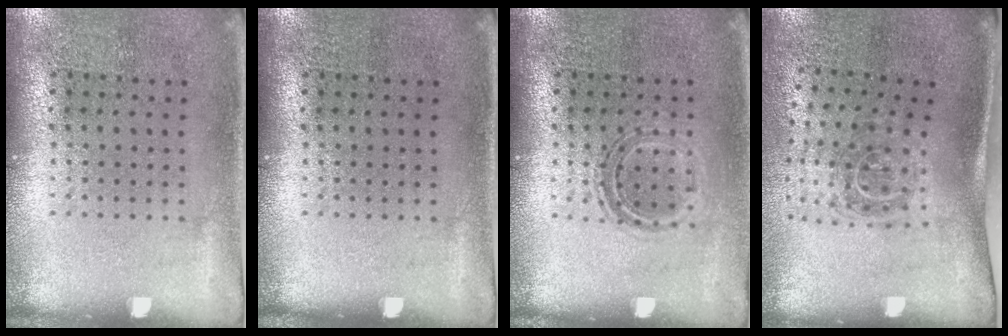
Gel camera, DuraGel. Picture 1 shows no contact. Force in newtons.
{"total": 0.0}
{"total": 1.2, "press": 0.9, "slide": 0.7}
{"total": 1.8, "press": 1.2, "slide": 1.4}